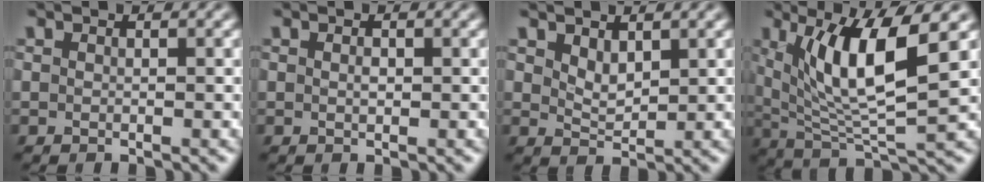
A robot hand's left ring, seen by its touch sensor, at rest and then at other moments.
{"total": 0.7, "force": [0.1, 0.3, 0.6], "torque": [-0.013, 0.001, 0.002]}
{"total": 2.0, "force": [1.2, 0.9, 1.3], "torque": [-0.027, -0.006, 0.028]}
{"total": 8.8, "force": [3.0, 2.3, 8.0], "torque": [-0.141, -0.014, 0.058]}